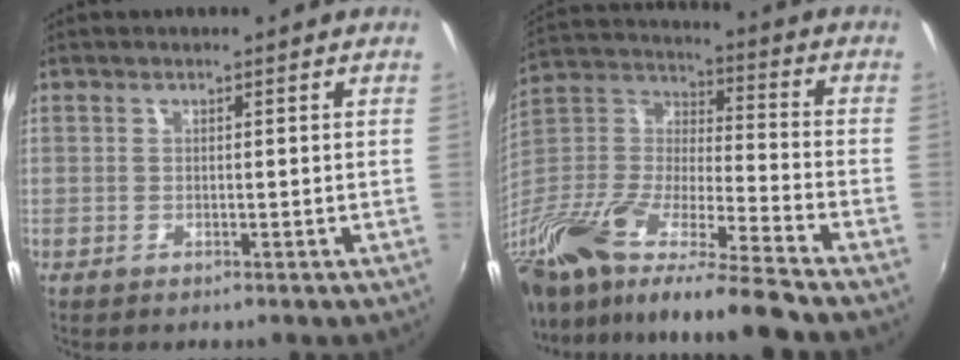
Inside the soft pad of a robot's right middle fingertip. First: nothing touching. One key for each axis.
{"total": 24.9, "fx": -18.6, "fy": 2.8, "fz": 16.3, "tx": -0.284, "ty": -0.032, "tz": -0.337}